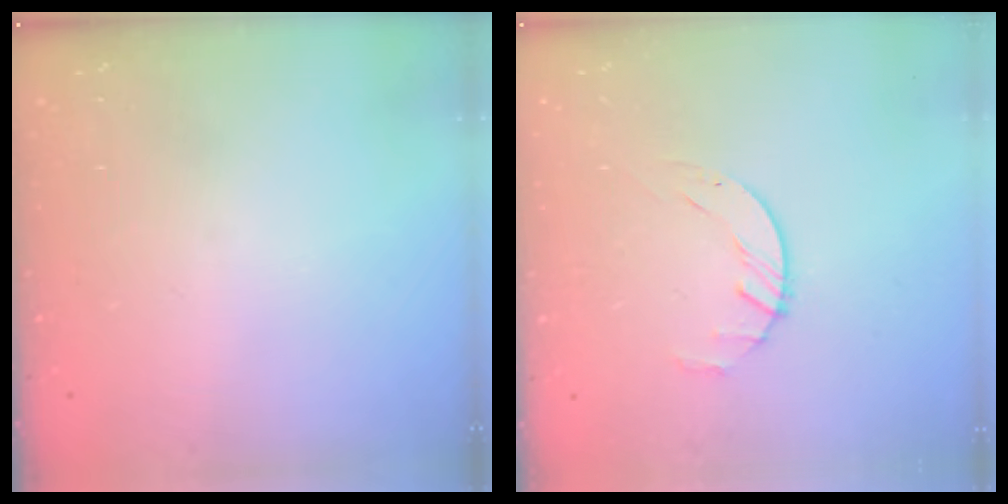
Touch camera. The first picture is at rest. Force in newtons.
{"total": 1.6, "press": 1.6, "slide": 0.3}